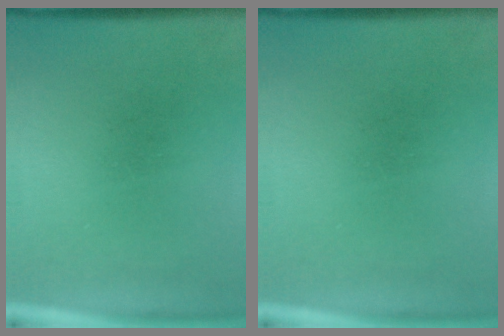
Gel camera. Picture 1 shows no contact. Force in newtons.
{"total": 0.0}